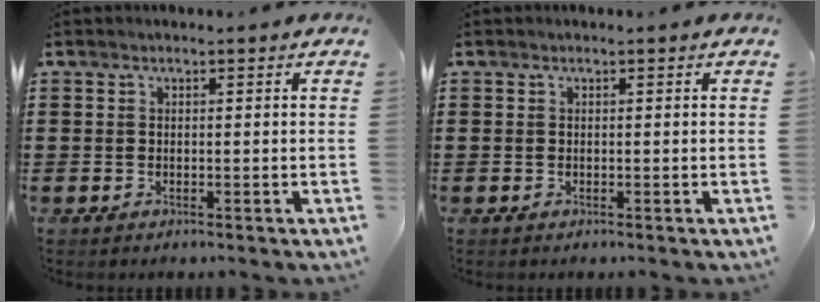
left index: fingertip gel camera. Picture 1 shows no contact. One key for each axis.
{"total": 0.0}